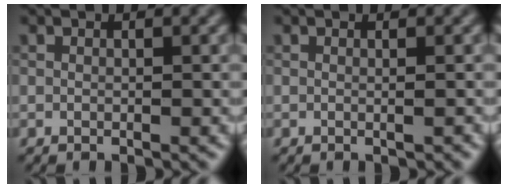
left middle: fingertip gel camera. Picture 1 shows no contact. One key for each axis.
{"total": 0.8, "fx": 0.0, "fy": 0.3, "fz": 0.7, "tx": -0.004, "ty": 0.001, "tz": -0.003}